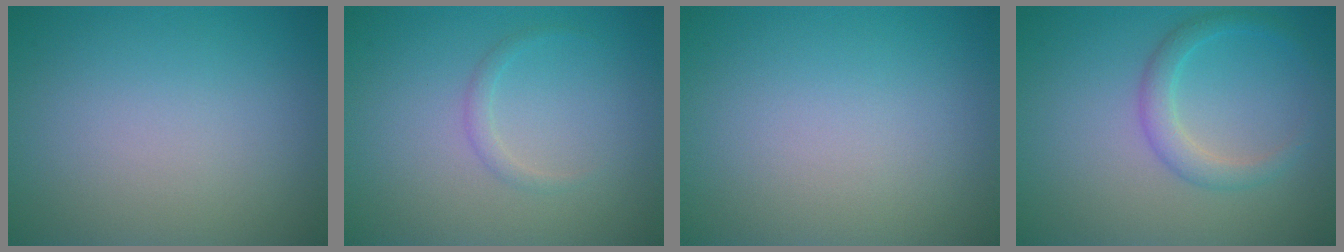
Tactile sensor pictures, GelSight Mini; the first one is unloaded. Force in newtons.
{"total": 0.9, "press": 0.9, "slide": 0.1}
{"total": 0.0}
{"total": 2.3, "press": 2.3, "slide": 0.2}